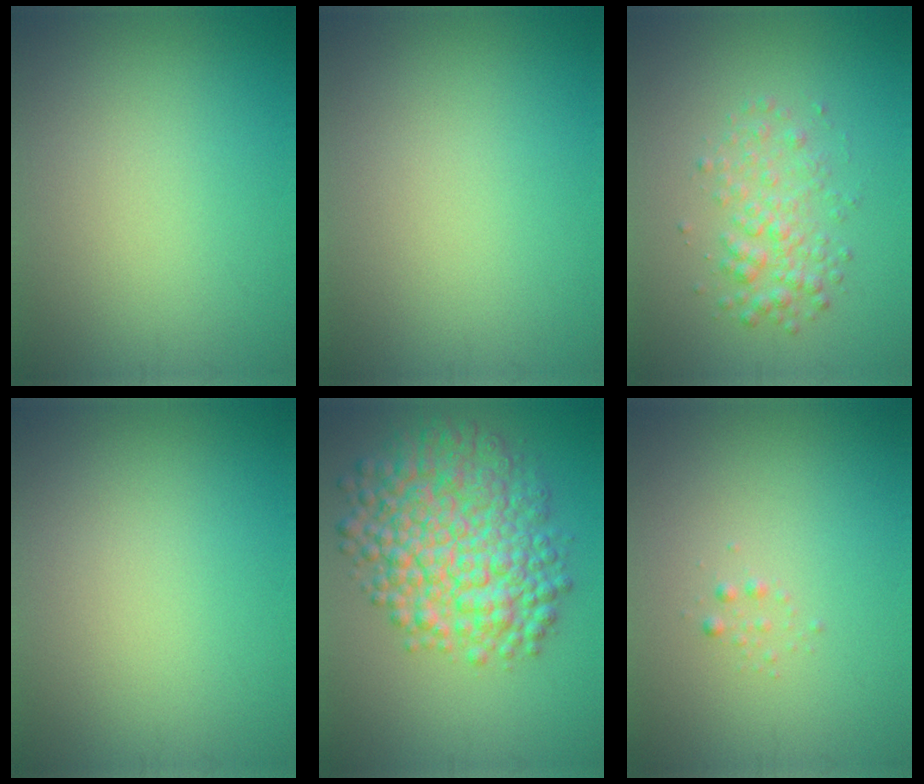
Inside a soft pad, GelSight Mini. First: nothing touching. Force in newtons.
{"total": 0.0}
{"total": 2.7, "press": 2.7, "slide": 0.1}
{"total": 0.0}
{"total": 9.5, "press": 9.5, "slide": 0.3}
{"total": 0.6, "press": 0.6, "slide": 0.0}